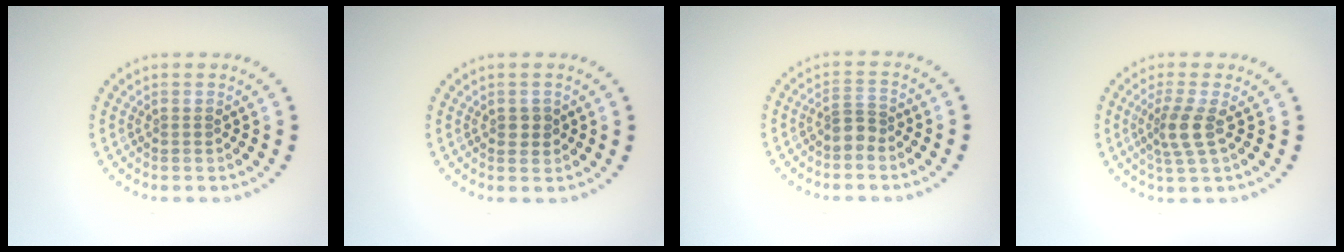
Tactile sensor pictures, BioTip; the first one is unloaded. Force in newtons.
{"total": 1.3, "press": 1.3, "slide": 0.2}
{"total": 1.9, "press": 1.5, "slide": 1.1}
{"total": 2.8, "press": 2.1, "slide": 1.8}